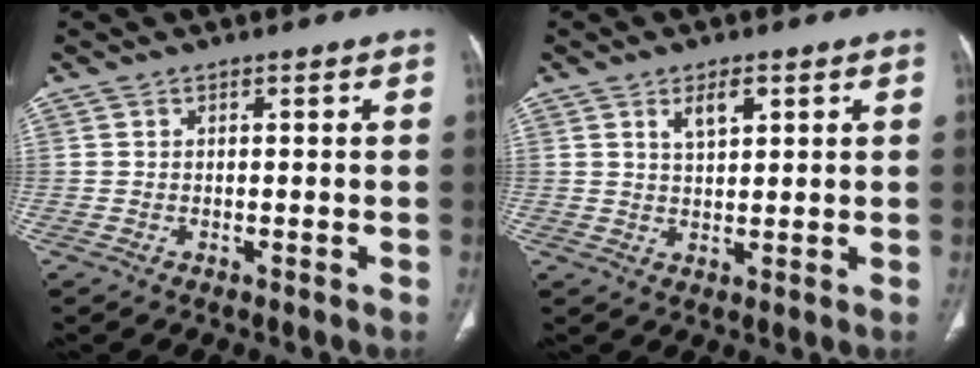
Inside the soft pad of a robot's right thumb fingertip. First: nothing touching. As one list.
[{"total": 4.0, "force": [2.0, 1.7, 3.0], "torque": [-0.046, -0.010, 0.038]}]